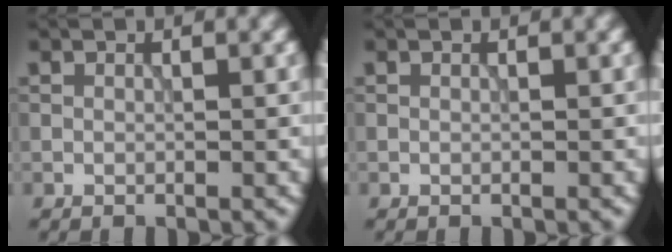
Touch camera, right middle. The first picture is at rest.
{"total": 0.0}